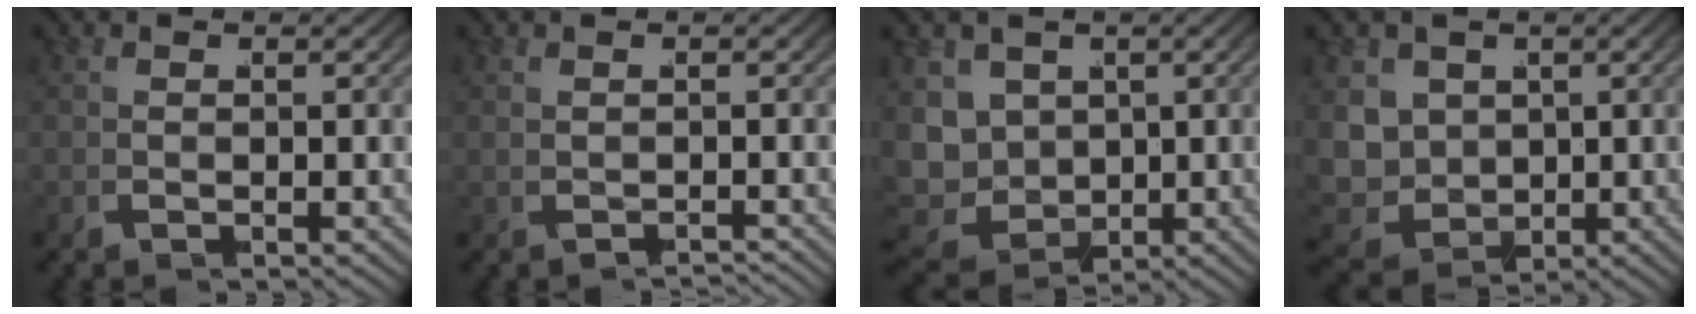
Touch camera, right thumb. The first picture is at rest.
{"total": 1.4, "force": [-1.4, -0.3, 0.1], "torque": [-0.003, 0.000, -0.019]}
{"total": 9.9, "force": [-2.2, 8.3, 5.0], "torque": [-0.138, -0.065, -0.024]}
{"total": 8.9, "force": [-1.9, 7.5, 4.5], "torque": [-0.134, -0.067, -0.015]}